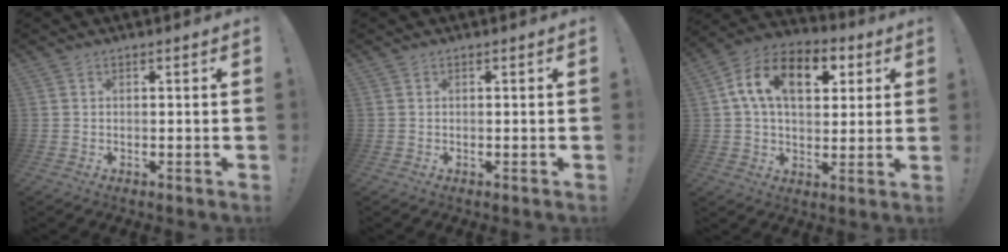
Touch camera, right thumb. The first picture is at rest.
{"total": 0.0}
{"total": 16.2, "force": [5.4, 10.2, 11.4], "torque": [-0.180, -0.003, 0.096]}